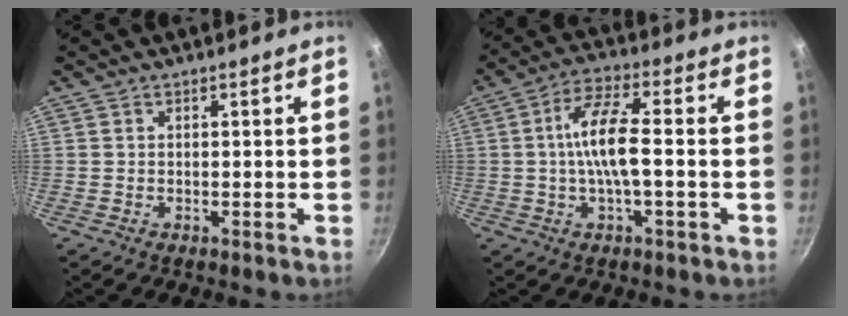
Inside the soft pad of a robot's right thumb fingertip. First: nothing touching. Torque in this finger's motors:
{"motor_torque": [1.17, 1.05, 2.07, -0.70, 0.77]}